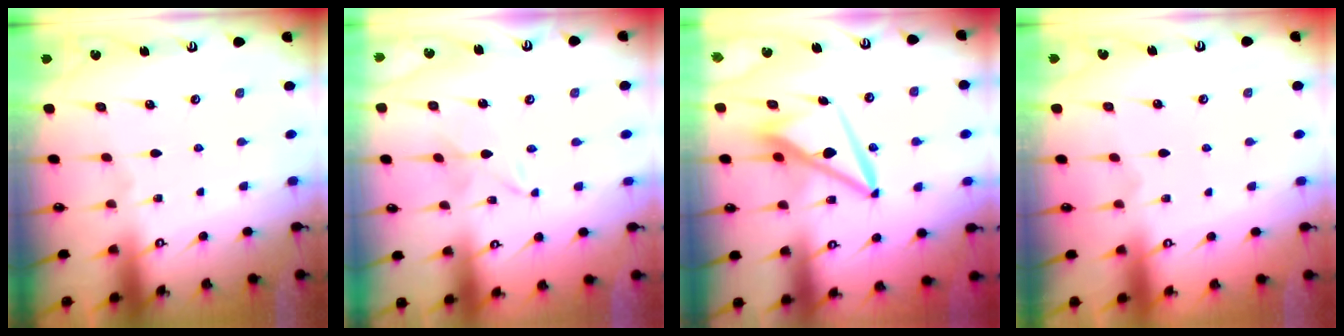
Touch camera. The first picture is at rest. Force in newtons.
{"total": 1.5, "press": 1.5, "slide": 0.3}
{"total": 9.7, "press": 9.5, "slide": 1.6}
{"total": 0.5, "press": 0.5, "slide": 0.1}